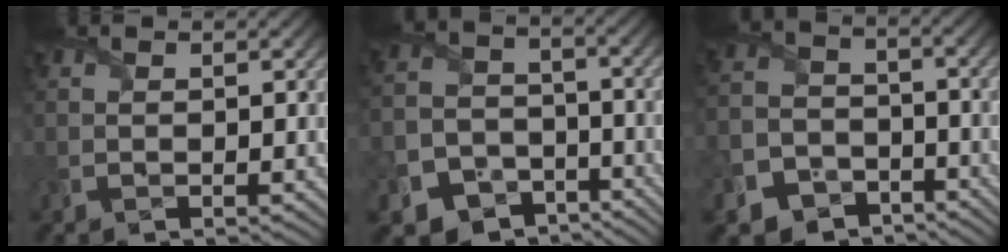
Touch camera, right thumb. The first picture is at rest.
{"total": 11.3, "force": [-7.5, 7.7, 3.5], "torque": [-0.096, -0.037, -0.128]}
{"total": 9.6, "force": [-6.4, 6.5, 2.9], "torque": [-0.083, -0.030, -0.121]}